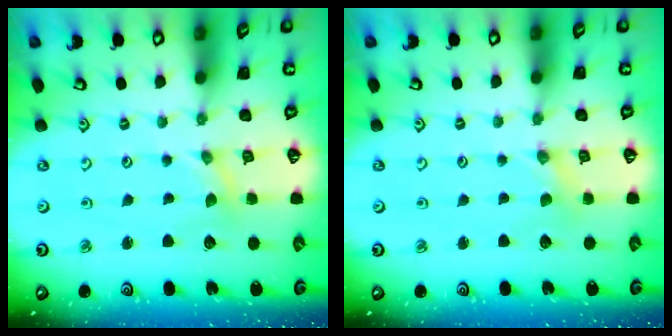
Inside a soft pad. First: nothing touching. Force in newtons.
{"total": 0.0}